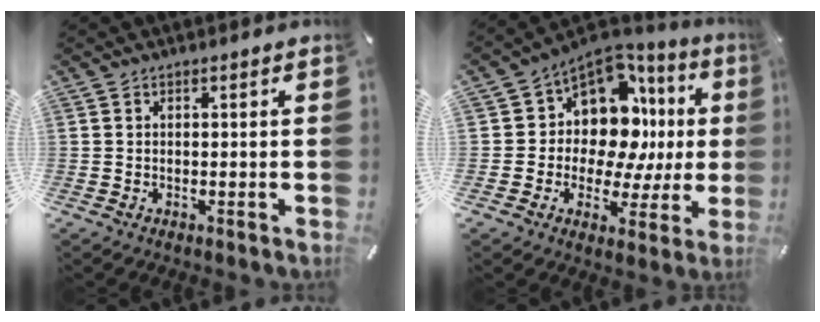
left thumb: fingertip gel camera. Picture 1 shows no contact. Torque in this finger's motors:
{"motor_torque": [0.44, 1.01, 0.69, 0.26, 0.10]}